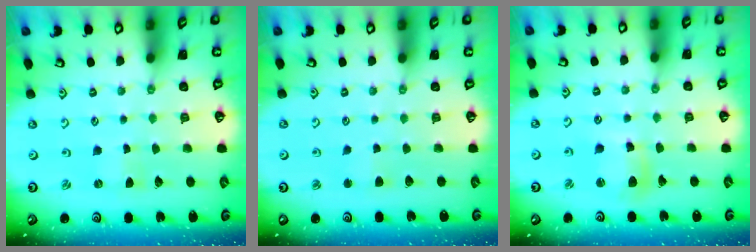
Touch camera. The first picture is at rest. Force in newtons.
{"total": 2.8, "press": 2.7, "slide": 0.4}
{"total": 9.7, "press": 9.6, "slide": 1.2}